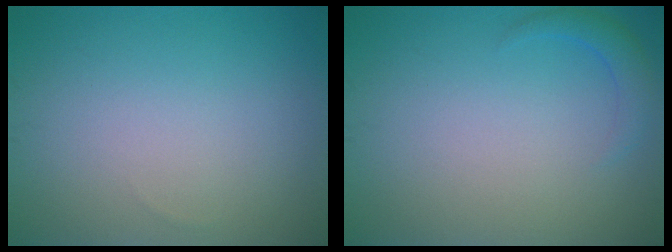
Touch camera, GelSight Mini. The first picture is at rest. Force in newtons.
{"total": 1.6, "press": 1.6, "slide": 0.2}